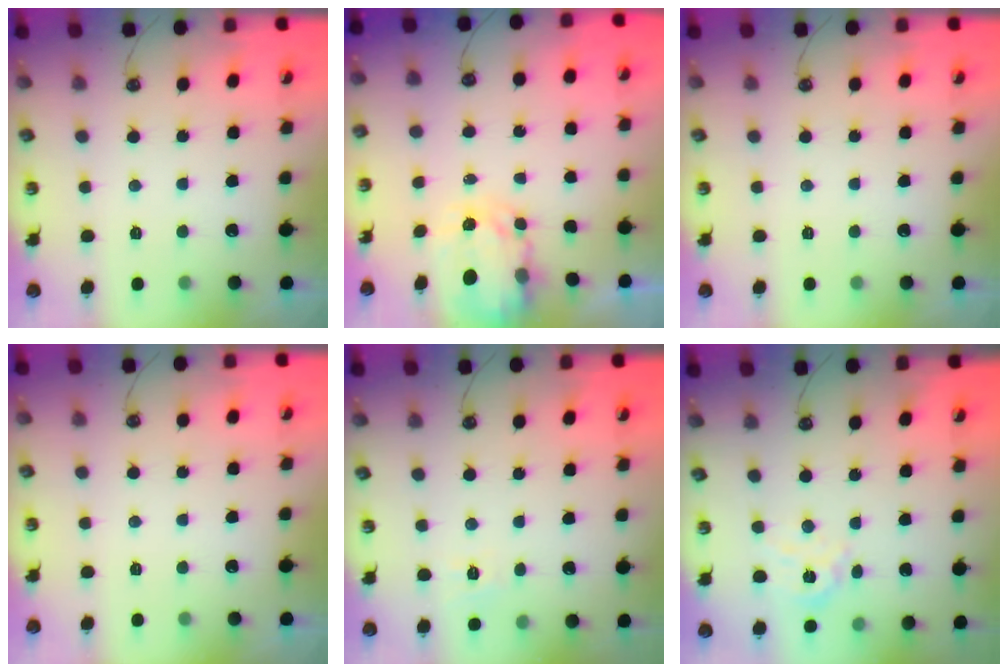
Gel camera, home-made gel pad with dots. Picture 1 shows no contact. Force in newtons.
{"total": 3.9, "press": 3.9, "slide": 0.1}
{"total": 0.0}
{"total": 0.0}
{"total": 3.7, "press": 3.7, "slide": 0.5}
{"total": 8.7, "press": 8.7, "slide": 0.8}